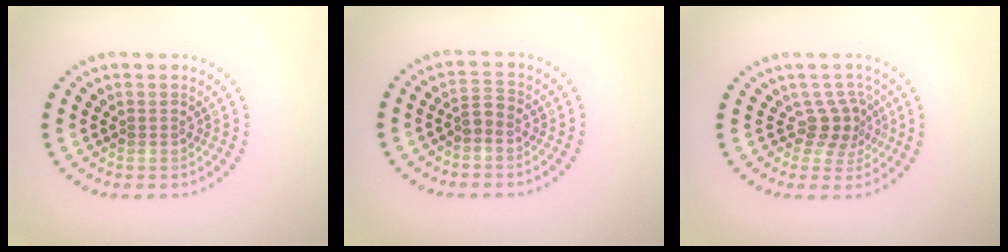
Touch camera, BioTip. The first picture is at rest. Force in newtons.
{"total": 1.4, "press": 1.2, "slide": 0.8}
{"total": 2.5, "press": 1.8, "slide": 1.8}